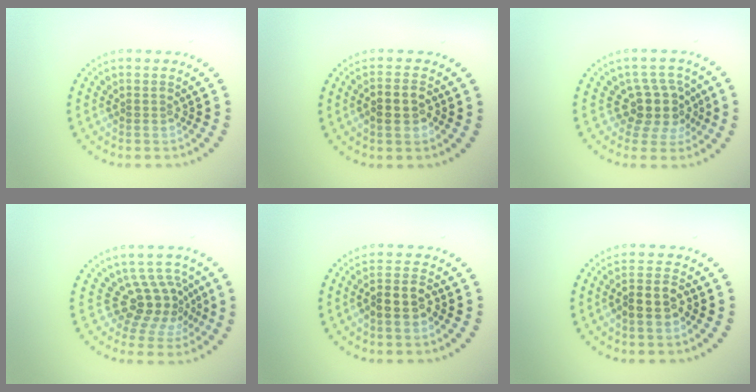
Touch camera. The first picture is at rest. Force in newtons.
{"total": 2.6, "press": 2.5, "slide": 0.7}
{"total": 3.7, "press": 2.9, "slide": 2.3}
{"total": 4.0, "press": 2.9, "slide": 2.8}
{"total": 2.7, "press": 2.4, "slide": 1.1}
{"total": 2.7, "press": 2.4, "slide": 1.1}